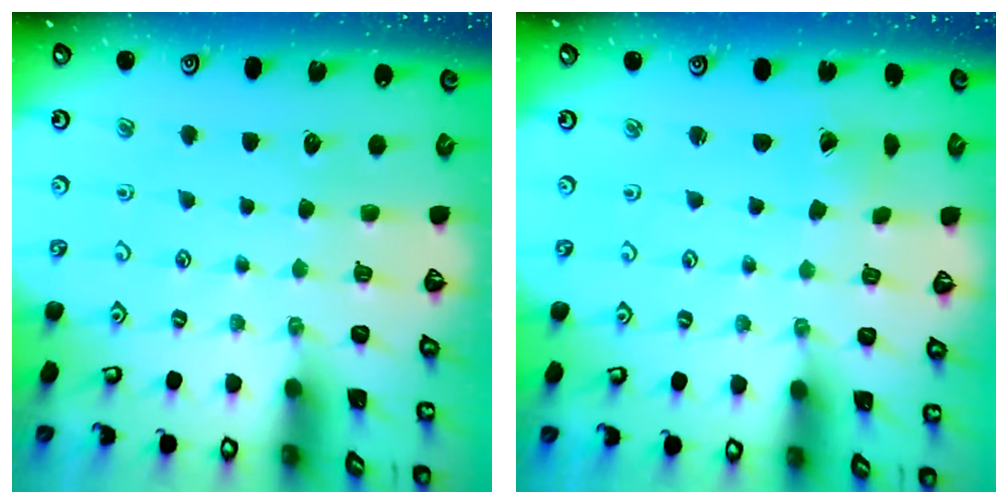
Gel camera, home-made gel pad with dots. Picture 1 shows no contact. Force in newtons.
{"total": 0.0}